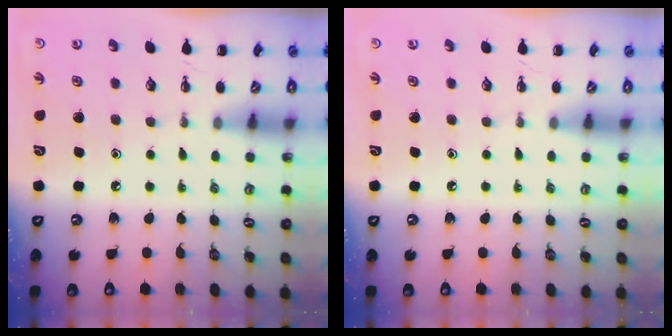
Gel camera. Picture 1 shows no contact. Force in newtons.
{"total": 0.0}